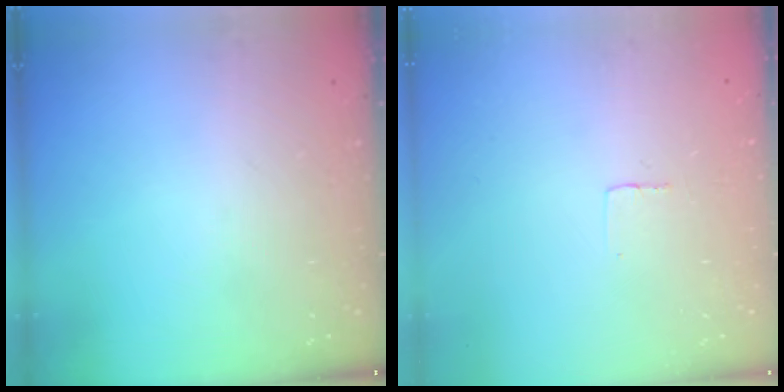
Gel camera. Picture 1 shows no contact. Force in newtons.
{"total": 2.4, "press": 2.4, "slide": 0.1}